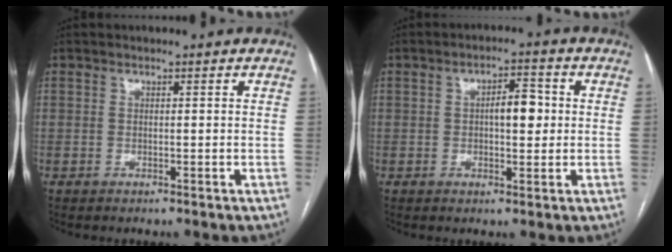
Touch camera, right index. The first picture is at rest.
{"total": 5.0, "force": [0.4, 2.0, 4.5], "torque": [-0.069, 0.010, 0.007]}